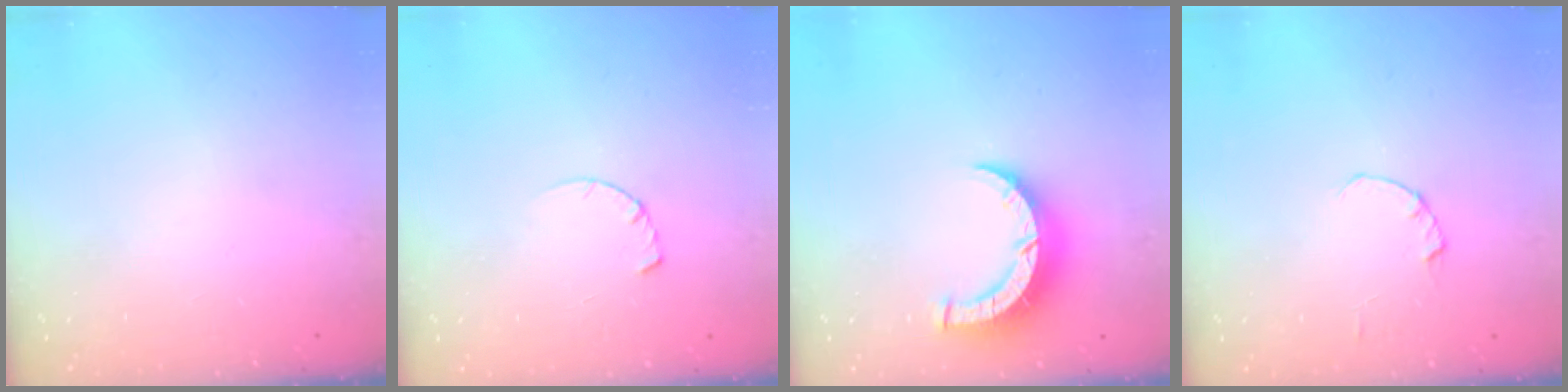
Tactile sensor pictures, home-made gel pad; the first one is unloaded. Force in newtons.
{"total": 3.3, "press": 3.3, "slide": 0.3}
{"total": 8.4, "press": 8.4, "slide": 0.3}
{"total": 0.0}